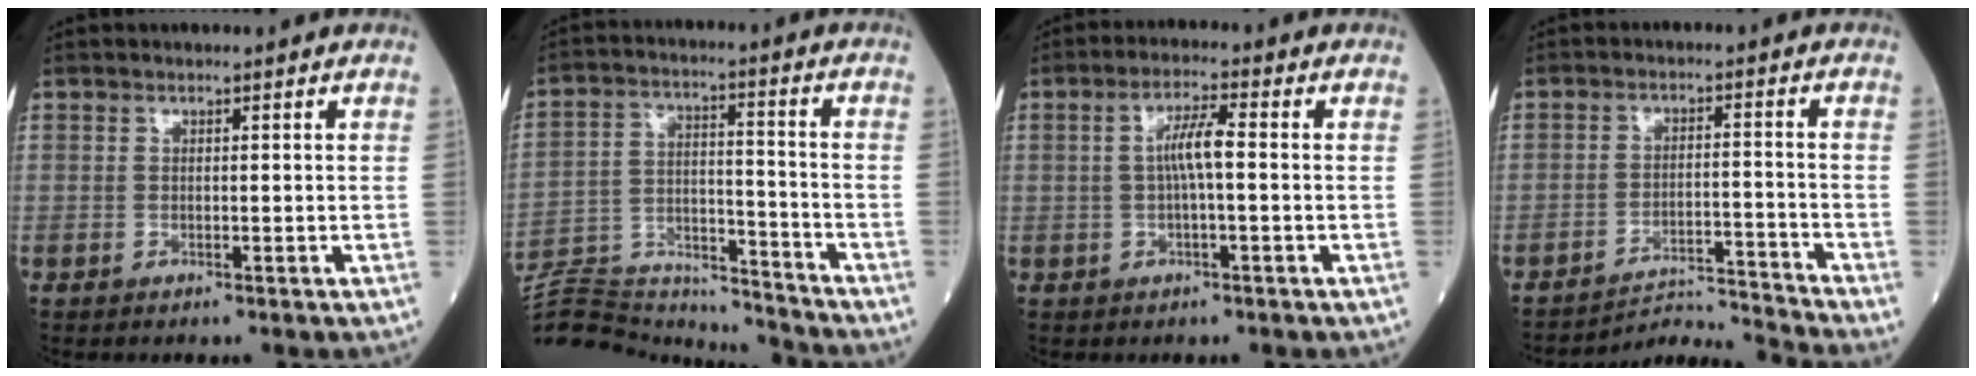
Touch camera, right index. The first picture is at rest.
{"total": 20.1, "force": [-19.4, 3.4, 4.2], "torque": [-0.115, 0.016, -0.305]}
{"total": 4.6, "force": [0.1, 0.5, 4.6], "torque": [-0.087, 0.011, 0.001]}
{"total": 8.0, "force": [-7.0, -3.7, -1.3], "torque": [0.015, 0.007, -0.122]}